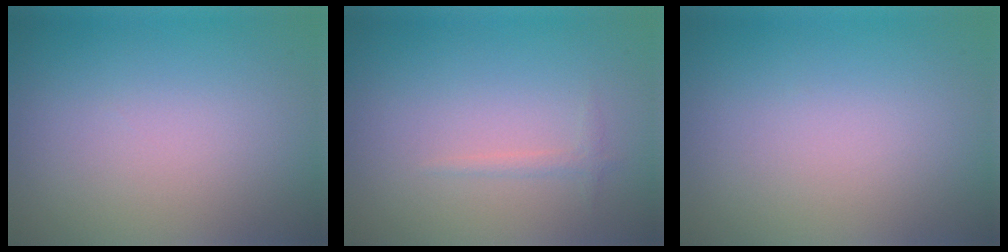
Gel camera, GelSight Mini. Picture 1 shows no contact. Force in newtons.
{"total": 0.8, "press": 0.8, "slide": 0.0}
{"total": 0.0}